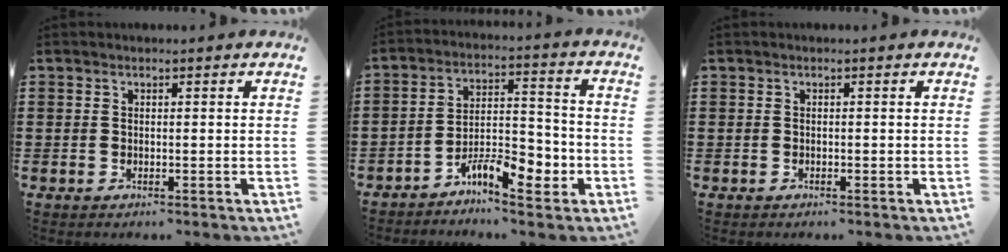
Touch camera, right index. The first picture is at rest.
{"total": 8.3, "force": [-5.4, 3.1, 5.5], "torque": [-0.092, 0.018, -0.097]}
{"total": 0.0}